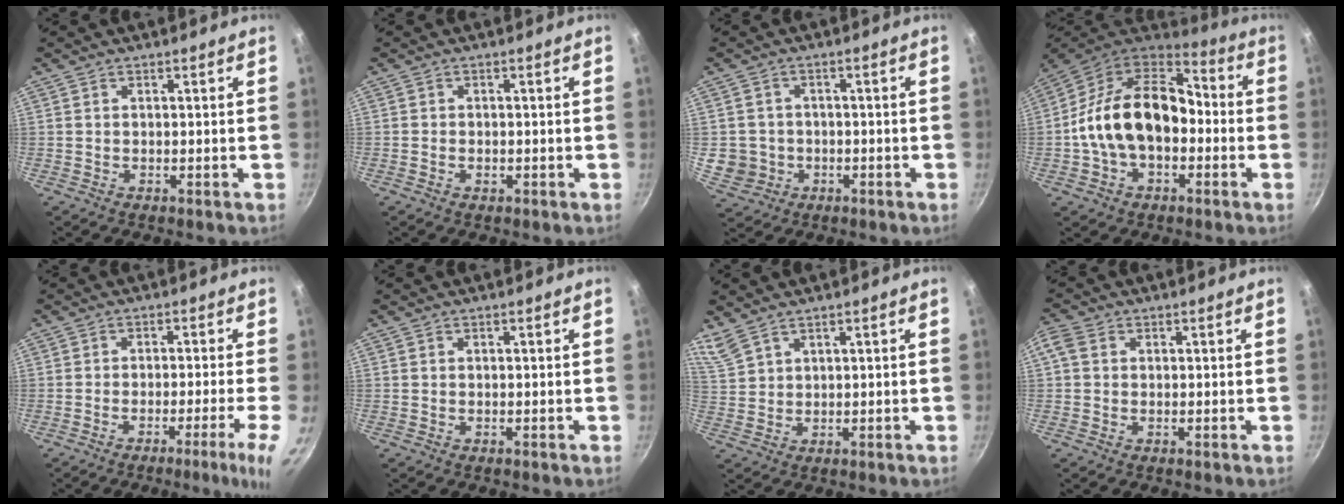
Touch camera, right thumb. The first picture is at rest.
{"total": 1.1, "force": [-0.5, 0.8, 0.6], "torque": [-0.012, 0.003, -0.009]}
{"total": 6.0, "force": [-1.0, 5.6, 1.7], "torque": [-0.013, 0.013, -0.005]}
{"total": 19.9, "force": [-2.0, 13.3, 14.6], "torque": [-0.226, 0.051, -0.047]}
{"total": 6.1, "force": [-2.9, -0.7, 5.3], "torque": [-0.087, 0.013, -0.044]}
{"total": 0.0}
{"total": 4.9, "force": [4.3, 1.6, 1.8], "torque": [-0.036, -0.013, 0.097]}
{"total": 3.0, "force": [0.6, 2.4, 1.7], "torque": [-0.038, 0.009, 0.004]}